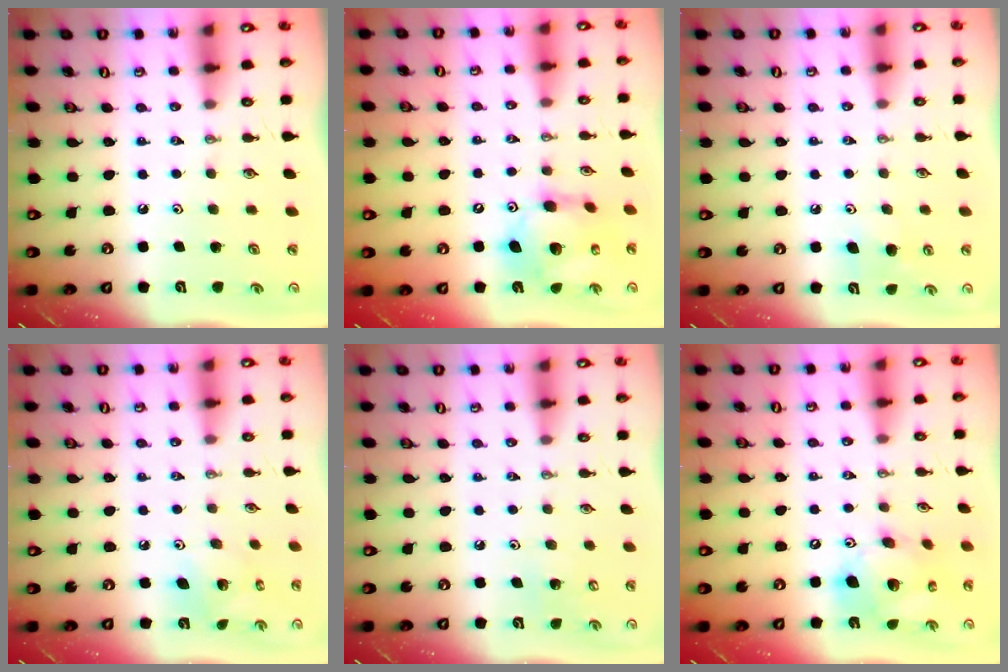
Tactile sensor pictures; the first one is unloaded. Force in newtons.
{"total": 13.7, "press": 13.6, "slide": 1.4}
{"total": 7.2, "press": 7.1, "slide": 1.3}
{"total": 6.3, "press": 6.3, "slide": 0.1}
{"total": 5.6, "press": 5.6, "slide": 0.4}
{"total": 15.3, "press": 15.1, "slide": 2.5}